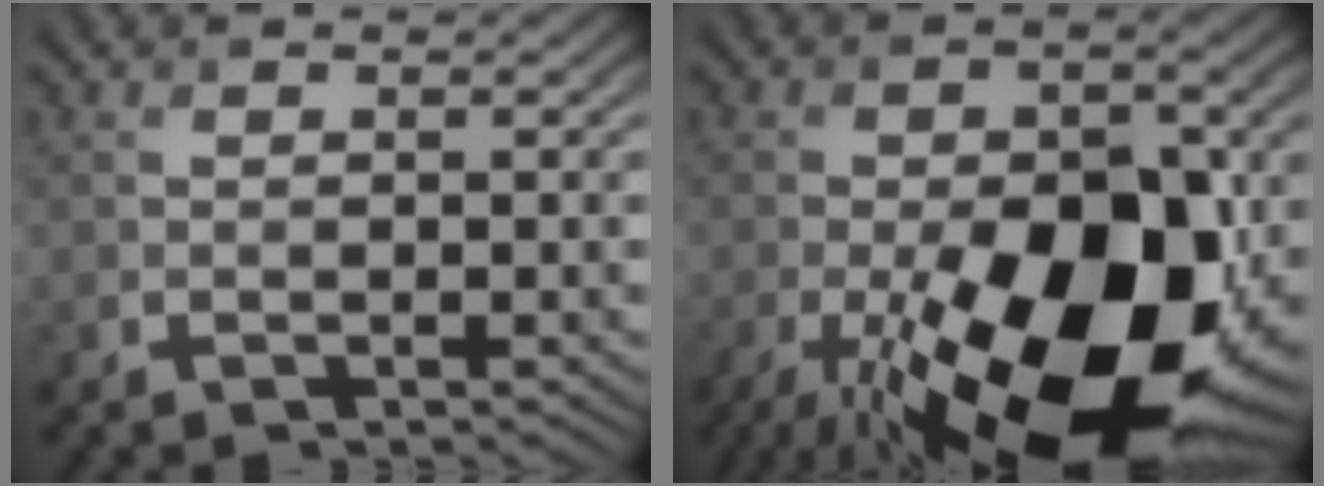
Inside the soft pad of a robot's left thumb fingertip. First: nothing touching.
{"total": 20.5, "force": [-6.9, 10.2, 16.4], "torque": [-0.258, -0.038, -0.089]}